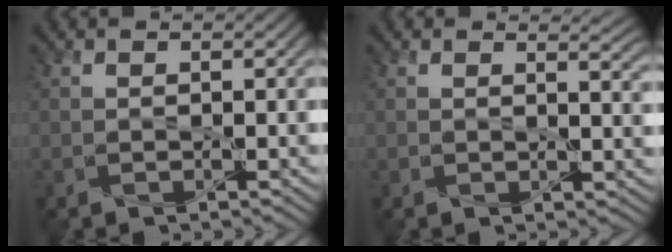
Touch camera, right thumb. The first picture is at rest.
{"total": 2.8, "force": [2.2, 0.7, 1.5], "torque": [-0.022, -0.001, 0.034]}